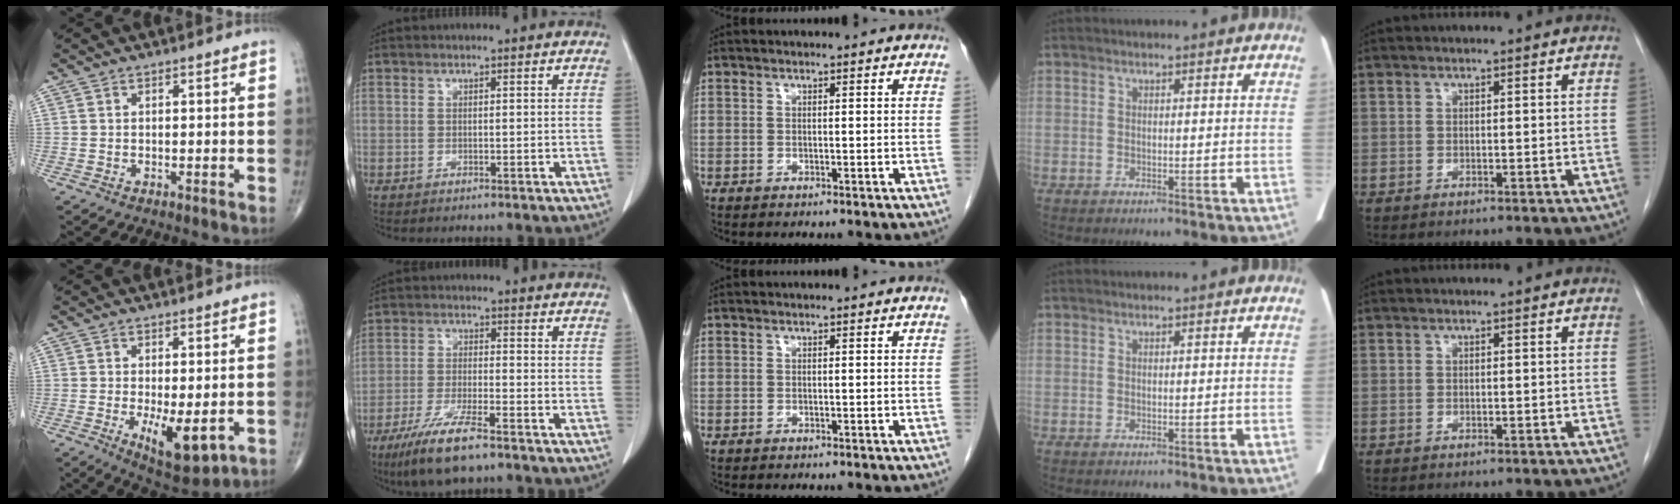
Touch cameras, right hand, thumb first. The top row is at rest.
{"thumb": {"total": 9.1, "force": [-2.1, 3.5, 8.1], "torque": [-0.118, -0.021, -0.022]}, "index": {"total": 9.1, "force": [-6.4, 1.2, 6.4], "torque": [-0.125, -0.022, -0.113]}}